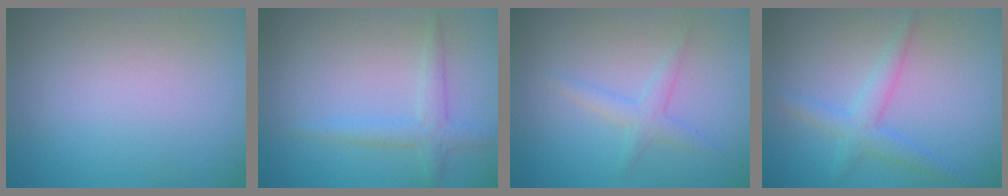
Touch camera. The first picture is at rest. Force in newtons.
{"total": 2.1, "press": 2.1, "slide": 0.1}
{"total": 1.8, "press": 1.8, "slide": 0.1}
{"total": 2.6, "press": 2.6, "slide": 0.1}